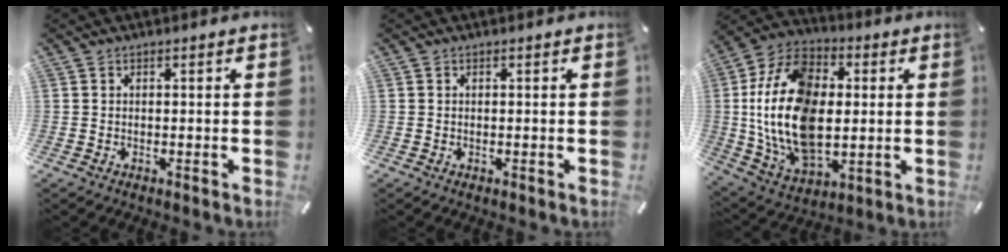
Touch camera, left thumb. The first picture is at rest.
{"total": 0.0}
{"total": 22.1, "force": [0.7, 15.2, 16.0], "torque": [-0.350, 0.000, 0.017]}